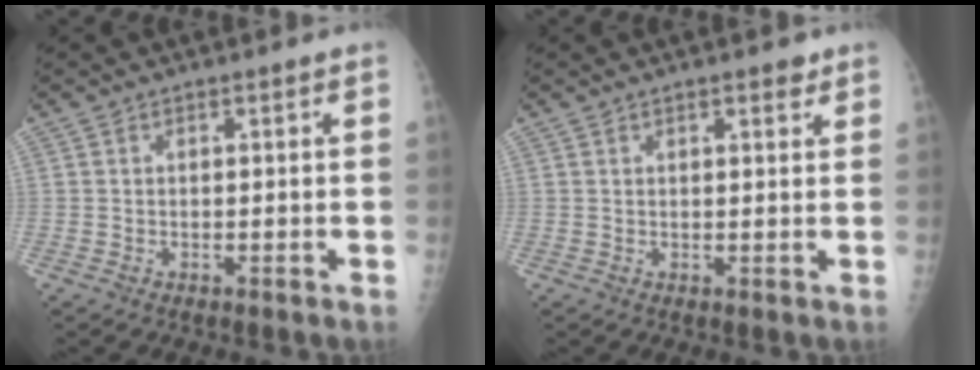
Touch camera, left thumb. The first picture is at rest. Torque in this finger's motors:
{"motor_torque": [-0.28, 0.15, -0.24, -0.20, -0.02]}